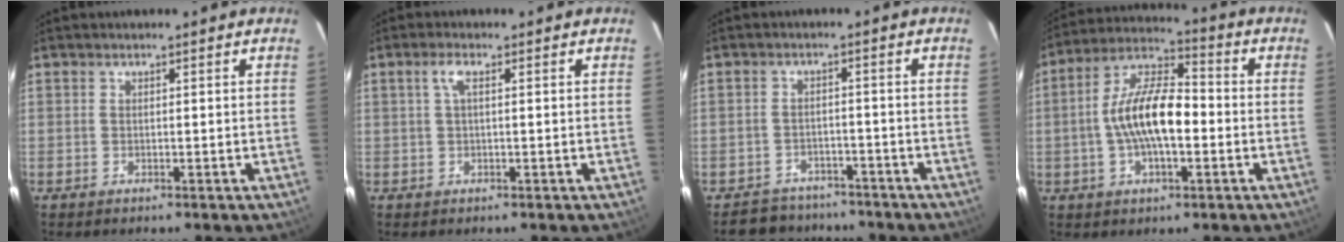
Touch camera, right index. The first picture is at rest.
{"total": 2.2, "force": [0.5, 0.3, 2.2], "torque": [-0.045, 0.007, 0.009]}
{"total": 8.8, "force": [-7.6, 4.2, 1.3], "torque": [-0.041, 0.012, -0.104]}
{"total": 13.1, "force": [-1.8, 5.1, 11.9], "torque": [-0.233, 0.013, -0.037]}